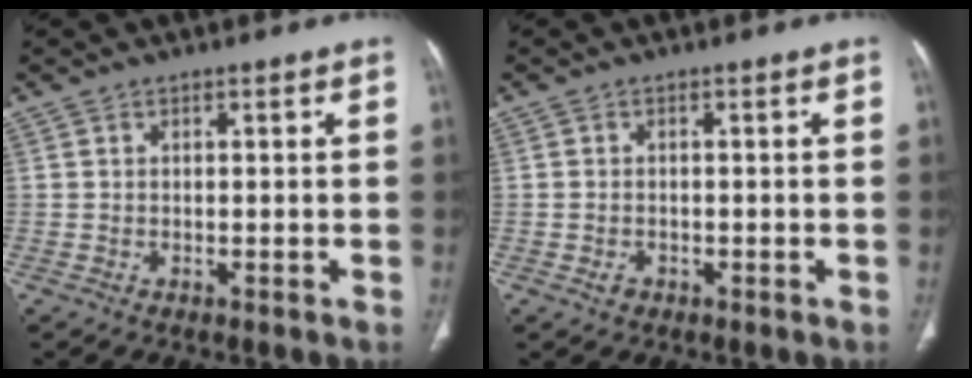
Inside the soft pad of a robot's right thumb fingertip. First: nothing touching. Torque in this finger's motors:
{"motor_torque": [-0.29, 0.05, -0.01, 0.43, -0.02]}